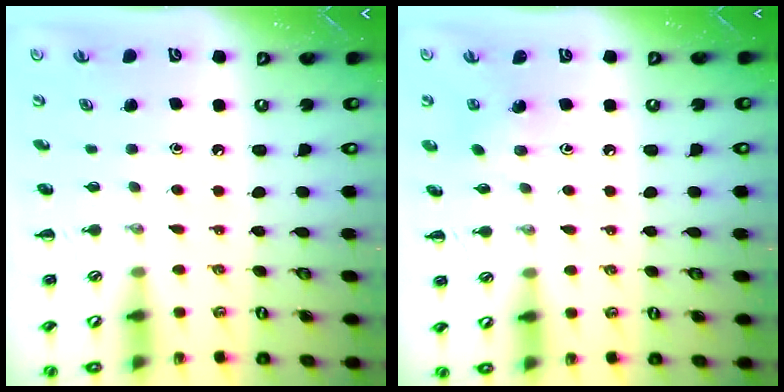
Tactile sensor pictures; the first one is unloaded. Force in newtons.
{"total": 3.4, "press": 3.3, "slide": 0.9}